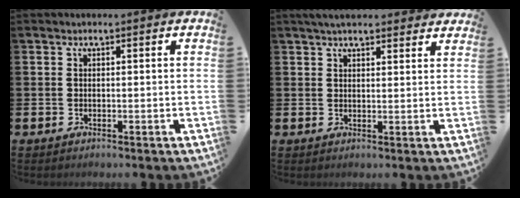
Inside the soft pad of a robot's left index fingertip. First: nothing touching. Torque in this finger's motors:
{"motor_torque": [1.02, -1.11, 0.30, 0.06]}